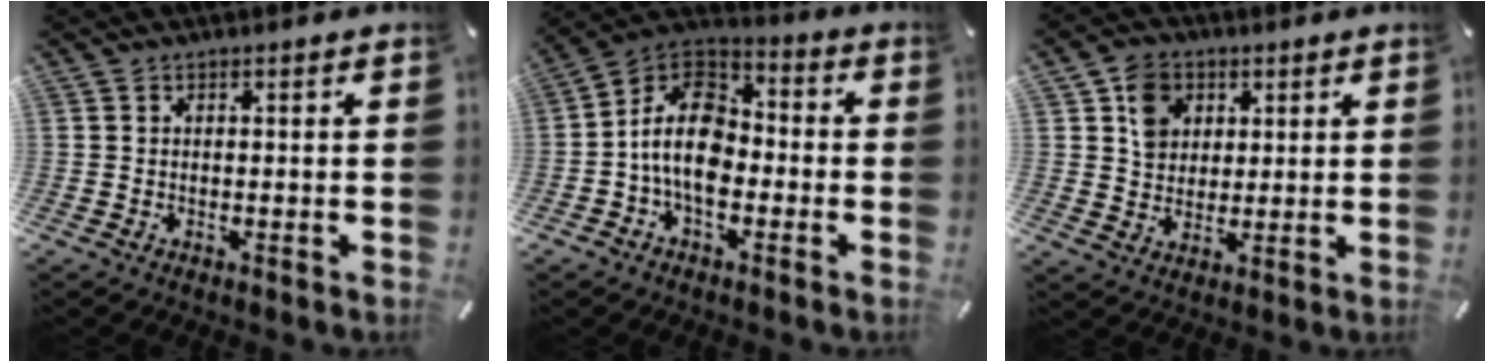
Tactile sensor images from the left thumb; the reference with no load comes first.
{"total": 13.7, "force": [-3.7, 9.0, 9.6], "torque": [-0.204, 0.021, -0.072]}
{"total": 7.7, "force": [2.8, 6.6, 2.7], "torque": [-0.041, 0.004, 0.051]}